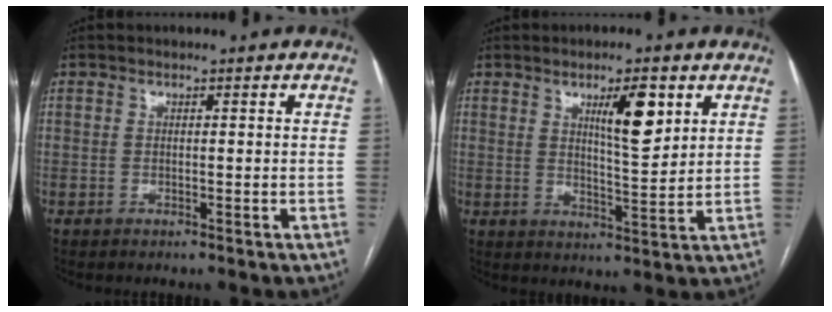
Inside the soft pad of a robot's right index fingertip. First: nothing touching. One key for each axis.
{"total": 7.3, "fx": 3.4, "fy": 1.4, "fz": 6.3, "tx": -0.104, "ty": -0.002, "tz": 0.056}